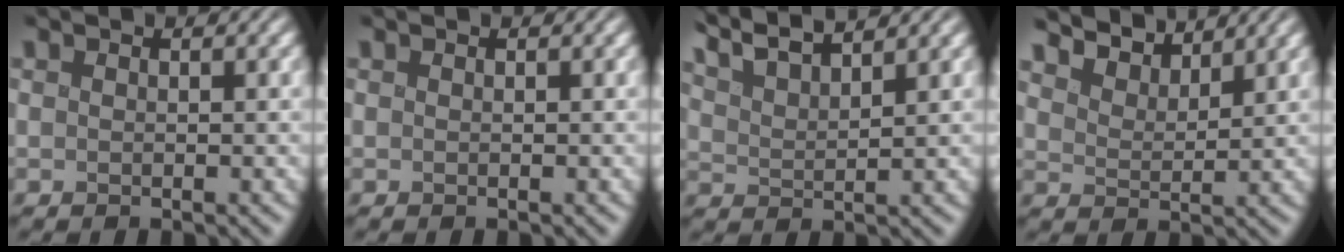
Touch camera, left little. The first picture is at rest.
{"total": 0.0}
{"total": 7.2, "force": [5.9, 1.4, 3.8], "torque": [-0.069, 0.019, 0.069]}
{"total": 4.7, "force": [4.5, 0.6, 1.0], "torque": [-0.030, 0.005, 0.066]}